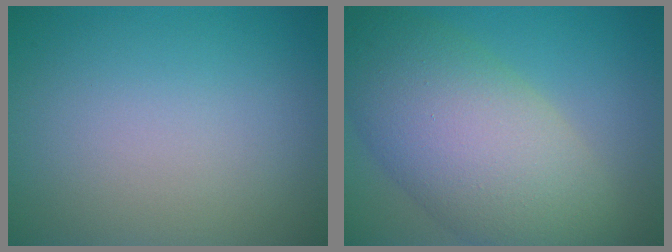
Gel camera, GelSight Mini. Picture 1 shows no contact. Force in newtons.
{"total": 10.7, "press": 10.7, "slide": 0.4}